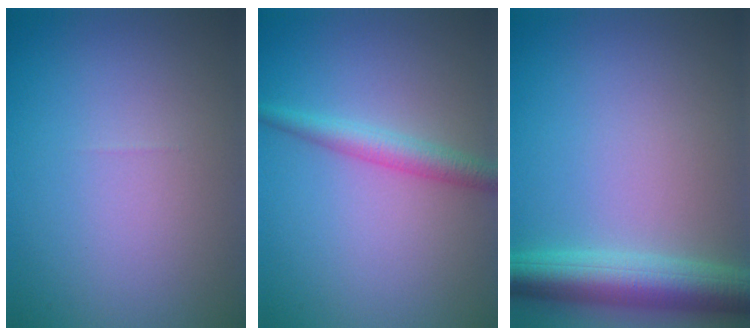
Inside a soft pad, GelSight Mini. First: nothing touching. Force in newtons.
{"total": 2.5, "press": 2.5, "slide": 0.1}
{"total": 5.7, "press": 5.7, "slide": 0.3}